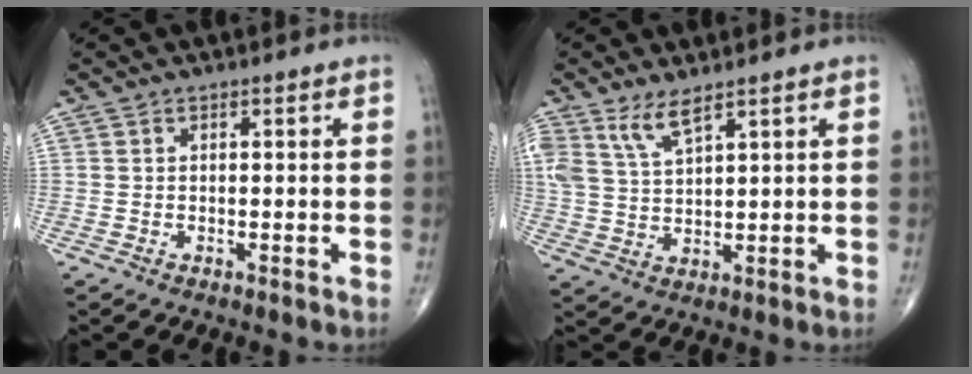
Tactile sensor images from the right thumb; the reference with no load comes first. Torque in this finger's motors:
{"motor_torque": [-0.04, 0.17, 0.67, 0.66, 0.09]}